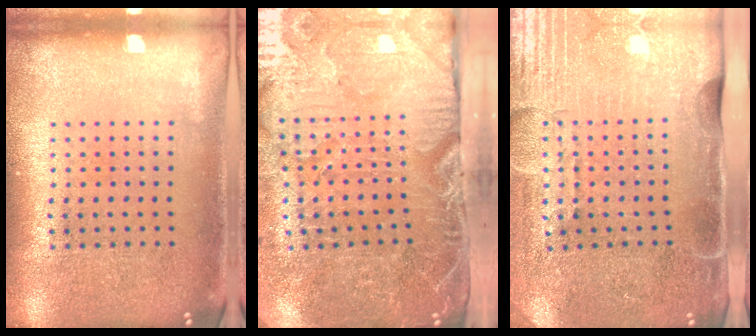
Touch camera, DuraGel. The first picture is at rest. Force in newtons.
{"total": 5.1, "press": 4.3, "slide": 2.7}
{"total": 4.5, "press": 3.7, "slide": 2.5}